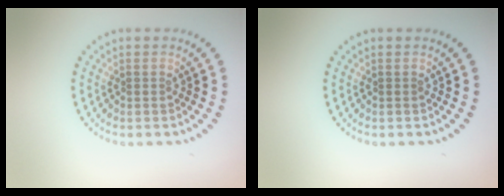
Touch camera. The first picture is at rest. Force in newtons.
{"total": 0.0}